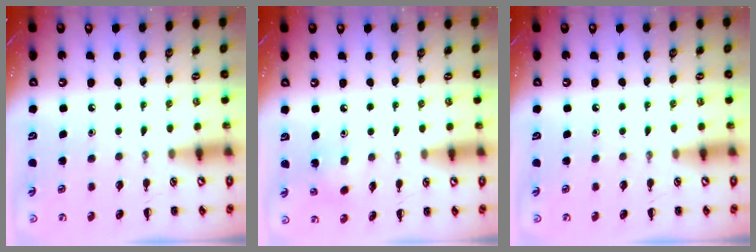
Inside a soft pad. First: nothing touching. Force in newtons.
{"total": 3.5, "press": 3.4, "slide": 0.8}
{"total": 0.0}